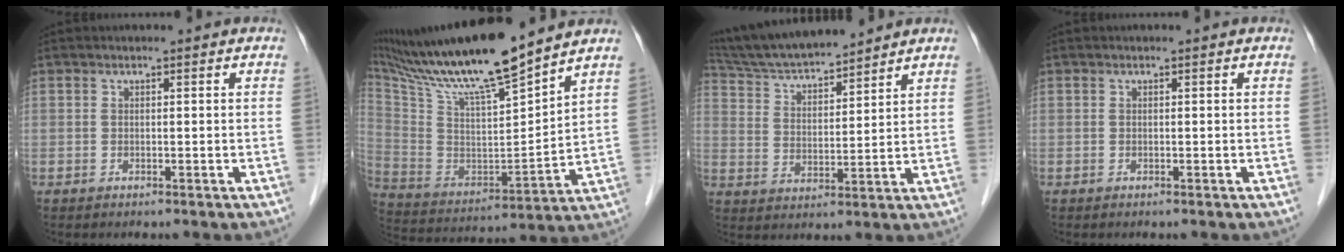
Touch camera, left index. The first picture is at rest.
{"total": 19.9, "force": [16.6, 0.5, 11.0], "torque": [-0.201, -0.009, 0.300]}
{"total": 12.7, "force": [11.8, 1.2, 4.7], "torque": [-0.088, 0.015, 0.214]}
{"total": 0.0}